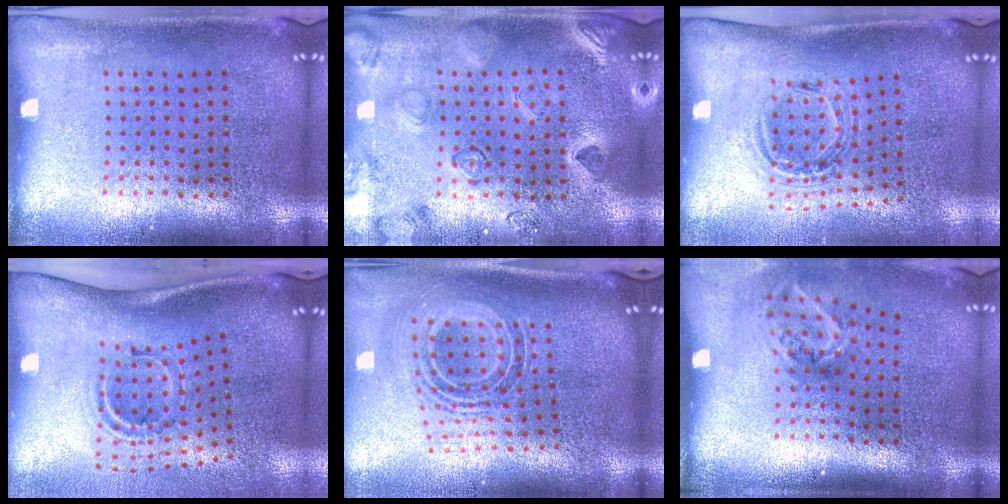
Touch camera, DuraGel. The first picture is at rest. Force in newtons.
{"total": 2.3, "press": 2.2, "slide": 0.8}
{"total": 1.0, "press": 1.0, "slide": 0.1}
{"total": 2.2, "press": 1.2, "slide": 1.8}
{"total": 1.6, "press": 1.3, "slide": 0.9}
{"total": 1.9, "press": 1.2, "slide": 1.5}